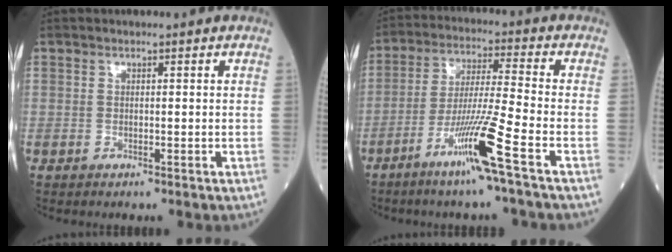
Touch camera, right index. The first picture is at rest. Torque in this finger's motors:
{"motor_torque": [0.54, -0.25, 0.76, 0.21]}